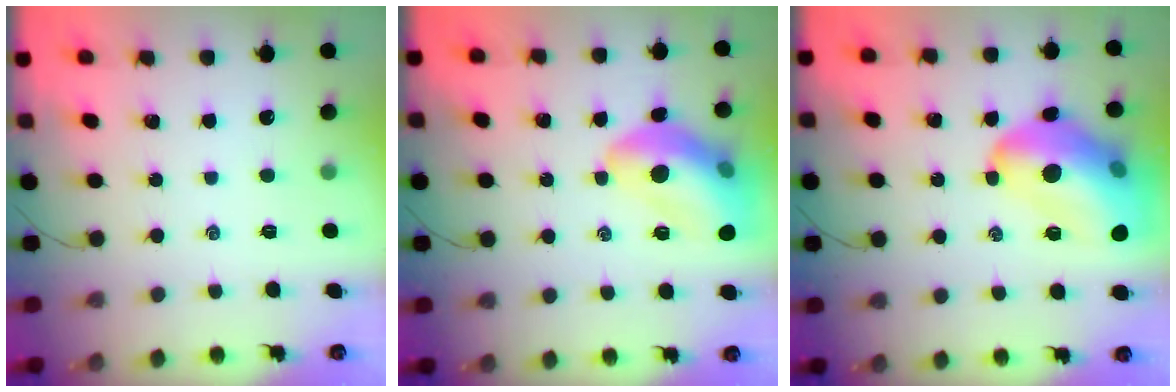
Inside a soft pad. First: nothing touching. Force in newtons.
{"total": 15.9, "press": 15.7, "slide": 2.2}
{"total": 21.9, "press": 21.5, "slide": 4.0}